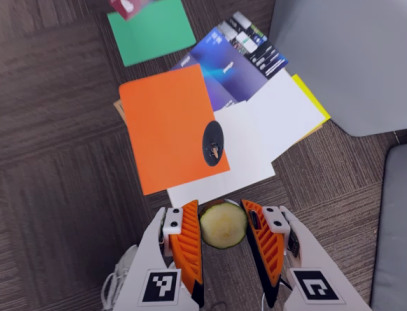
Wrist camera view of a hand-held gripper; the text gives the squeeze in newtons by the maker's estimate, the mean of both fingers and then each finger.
{"total": 11.0, "left": 11.3, "right": 10.6}